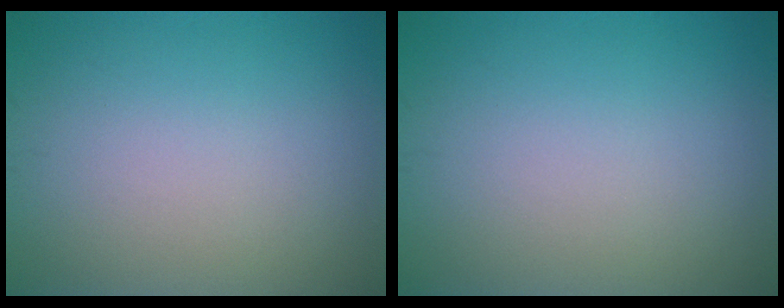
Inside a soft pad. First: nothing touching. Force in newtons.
{"total": 0.0}